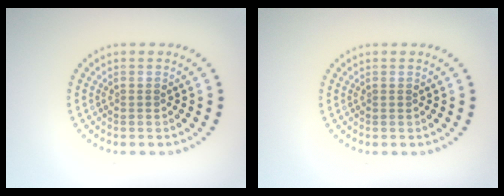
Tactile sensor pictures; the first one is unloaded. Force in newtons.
{"total": 0.0}